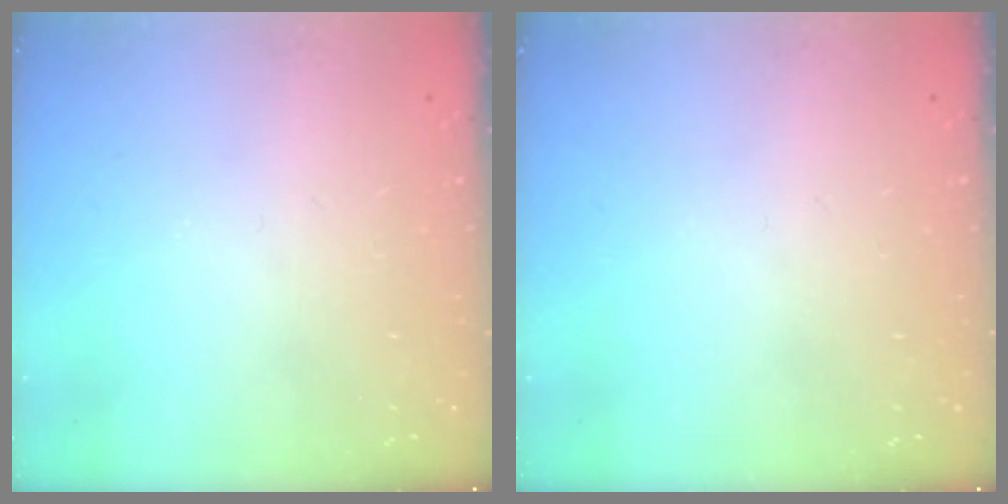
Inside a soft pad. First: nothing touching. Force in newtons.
{"total": 0.0}